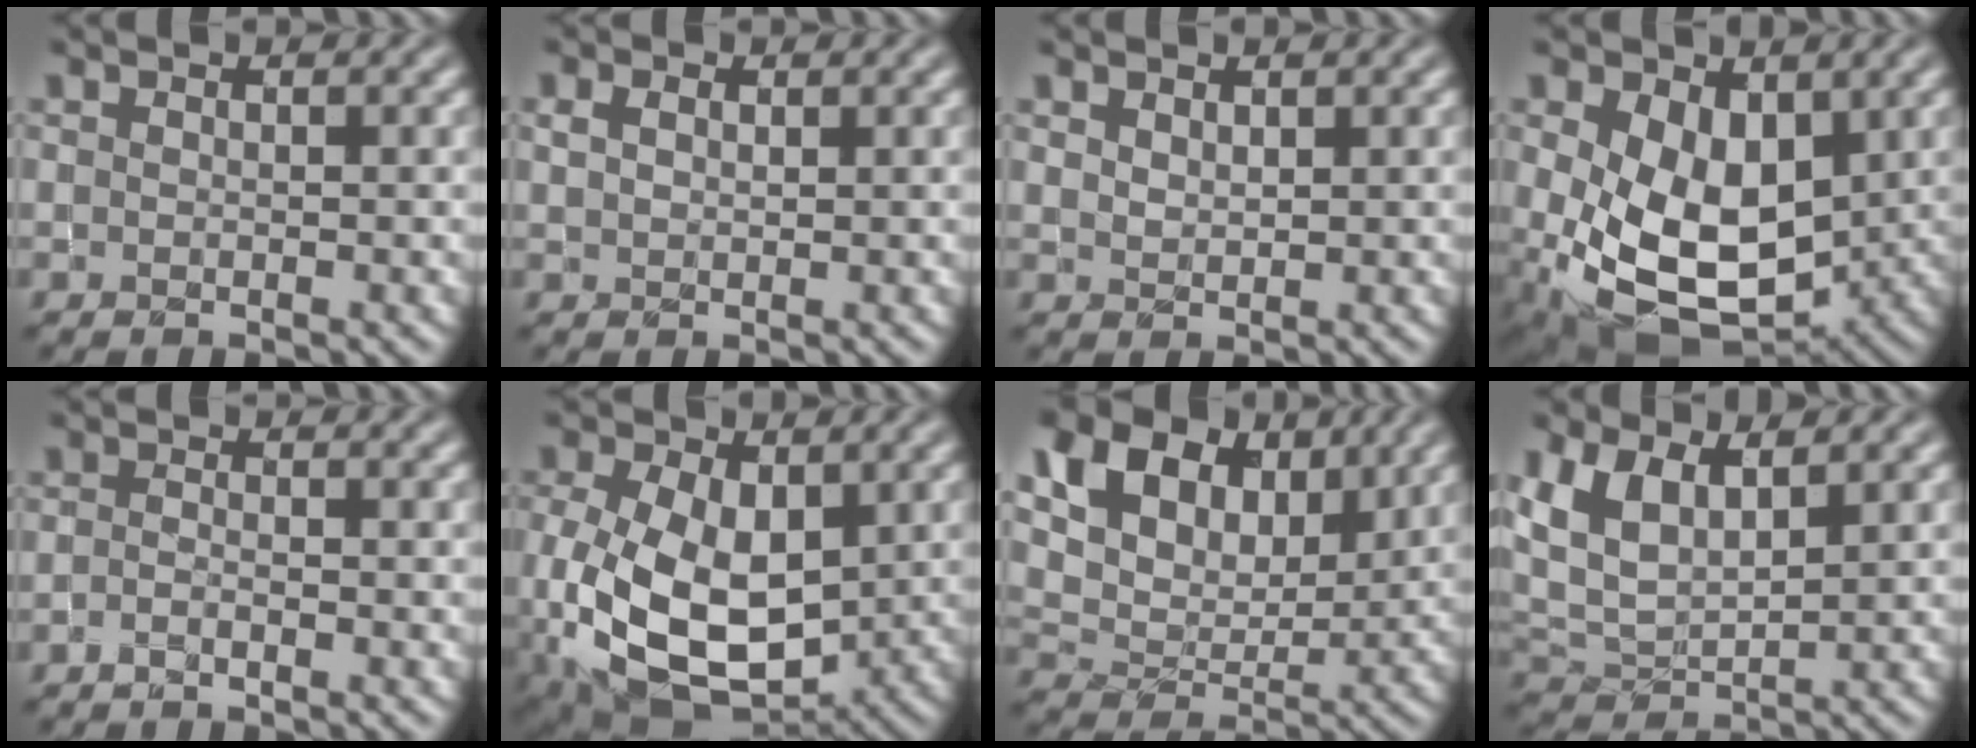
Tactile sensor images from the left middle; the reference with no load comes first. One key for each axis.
{"total": 1.3, "fx": 0.7, "fy": 0.8, "fz": 0.8, "tx": -0.019, "ty": 0.004, "tz": 0.014}
{"total": 1.1, "fx": 1.0, "fy": 0.5, "fz": 0.3, "tx": -0.011, "ty": -0.001, "tz": 0.022}
{"total": 10.2, "fx": -0.1, "fy": 6.6, "fz": 7.8, "tx": -0.165, "ty": -0.032, "tz": 0.015}
{"total": 1.0, "fx": -0.7, "fy": 0.2, "fz": 0.7, "tx": -0.016, "ty": 0.000, "tz": -0.015}
{"total": 12.4, "fx": -1.4, "fy": 7.6, "fz": 9.8, "tx": -0.224, "ty": -0.032, "tz": -0.016}
{"total": 10.1, "fx": 5.5, "fy": 6.4, "fz": 5.6, "tx": -0.122, "ty": 0.010, "tz": 0.093}
{"total": 5.6, "fx": 2.4, "fy": 2.9, "fz": 4.1, "tx": -0.098, "ty": 0.002, "tz": 0.045}